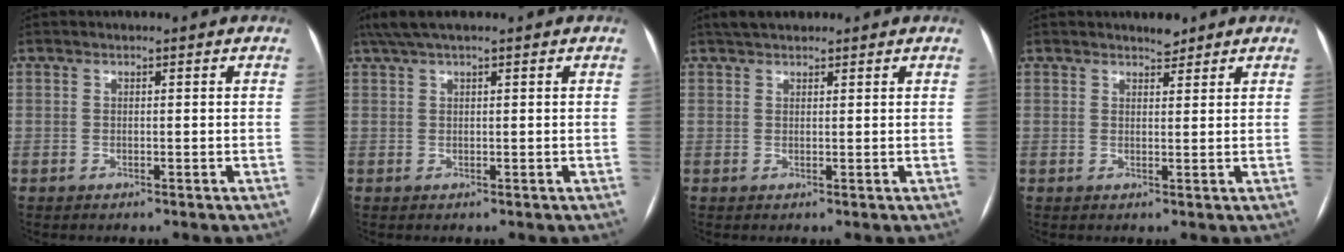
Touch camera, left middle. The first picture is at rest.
{"total": 4.4, "force": [3.3, 0.4, 2.9], "torque": [-0.055, 0.038, 0.064]}
{"total": 3.4, "force": [2.8, 1.3, 1.4], "torque": [-0.023, 0.024, 0.047]}
{"total": 1.9, "force": [1.7, 0.7, 0.5], "torque": [-0.008, -0.003, 0.025]}